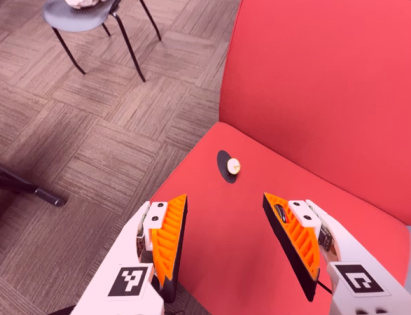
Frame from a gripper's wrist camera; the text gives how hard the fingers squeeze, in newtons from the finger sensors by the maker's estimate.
{"total": 0.0}